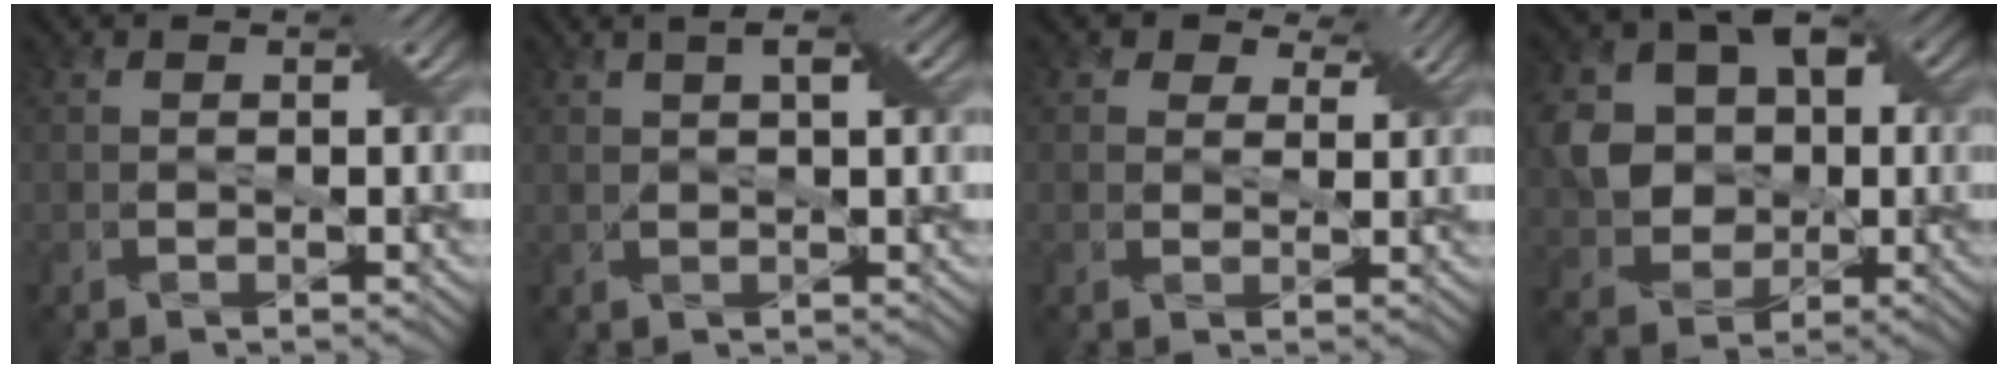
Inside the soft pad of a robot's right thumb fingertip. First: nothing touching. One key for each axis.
{"total": 2.4, "fx": 1.3, "fy": 0.6, "fz": 2.0, "tx": -0.025, "ty": 0.002, "tz": 0.018}
{"total": 5.8, "fx": 4.1, "fy": 3.5, "fz": 2.3, "tx": -0.050, "ty": -0.002, "tz": 0.059}
{"total": 9.0, "fx": 0.4, "fy": 7.7, "fz": 4.7, "tx": -0.107, "ty": -0.005, "tz": 0.002}